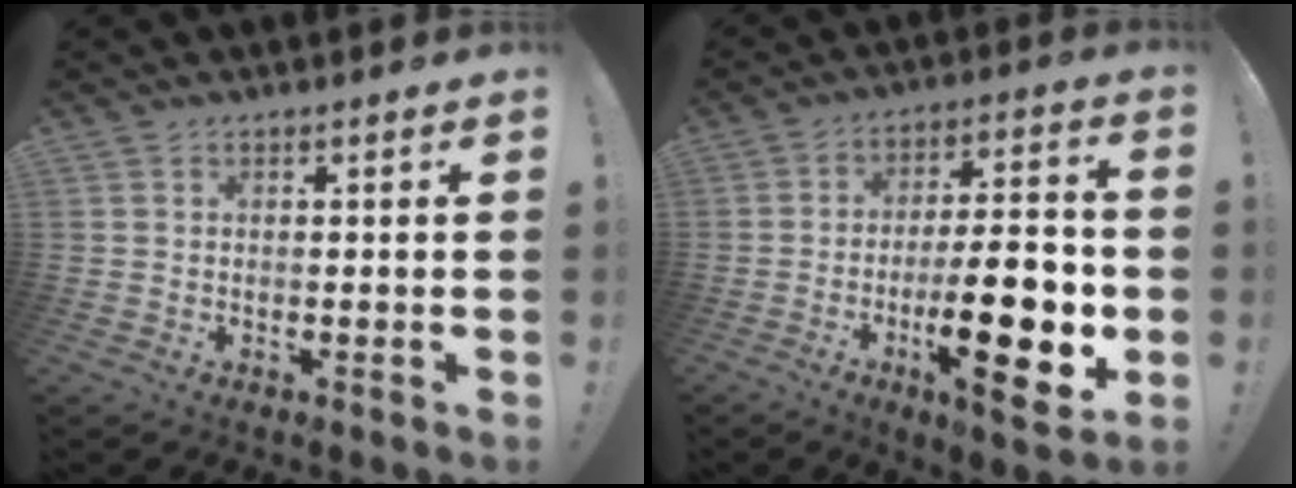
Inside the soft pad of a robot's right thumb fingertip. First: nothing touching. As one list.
[{"total": 21.7, "force": [-5.7, 6.9, 19.8], "torque": [-0.304, 0.018, -0.083]}]